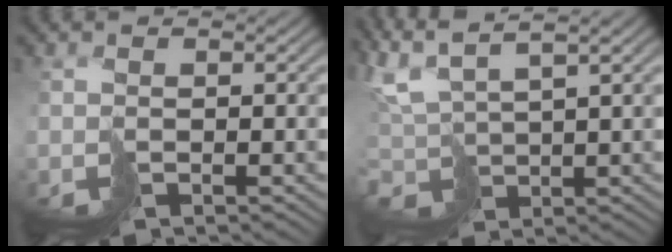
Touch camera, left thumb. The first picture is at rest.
{"total": 6.3, "force": [5.6, 1.4, 2.6], "torque": [-0.077, 0.028, 0.116]}